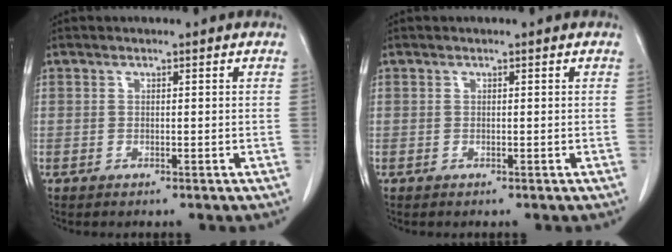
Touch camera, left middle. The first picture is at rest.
{"total": 0.0}